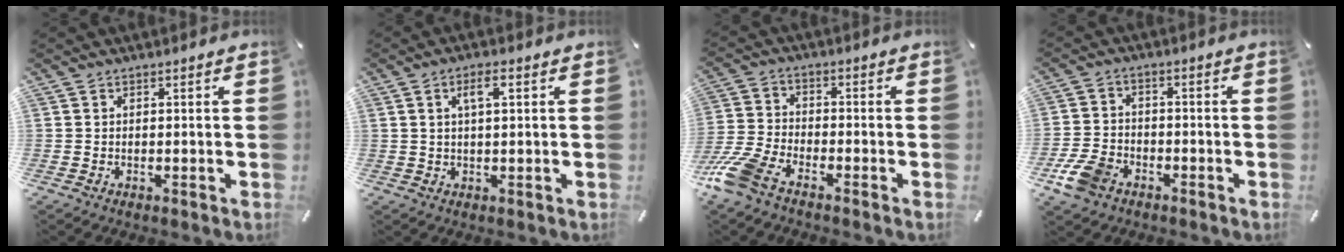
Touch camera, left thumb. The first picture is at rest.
{"total": 4.1, "force": [1.4, 1.2, 3.7], "torque": [-0.068, 0.004, 0.019]}
{"total": 9.3, "force": [-6.5, 3.9, 5.3], "torque": [-0.139, 0.013, -0.131]}
{"total": 7.8, "force": [-4.5, 5.3, 3.7], "torque": [-0.092, 0.018, -0.086]}